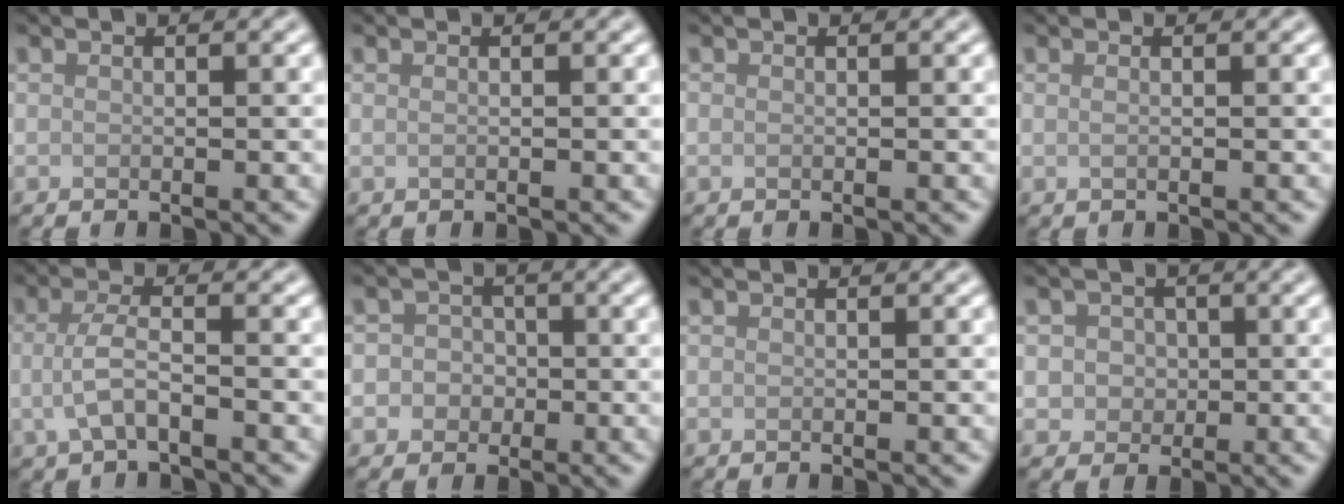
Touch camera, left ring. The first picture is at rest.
{"total": 0.7, "force": [0.2, 0.4, 0.5], "torque": [-0.008, -0.003, -0.001]}
{"total": 0.0}
{"total": 1.0, "force": [0.2, 0.5, 0.8], "torque": [-0.008, -0.007, -0.003]}
{"total": 3.2, "force": [-0.8, 1.2, 2.8], "torque": [-0.064, -0.001, -0.019]}
{"total": 2.8, "force": [-0.5, 2.7, 0.7], "torque": [0.014, 0.008, -0.028]}
{"total": 0.0}
{"total": 2.8, "force": [0.4, 2.6, 1.1], "torque": [-0.005, 0.005, 0.001]}